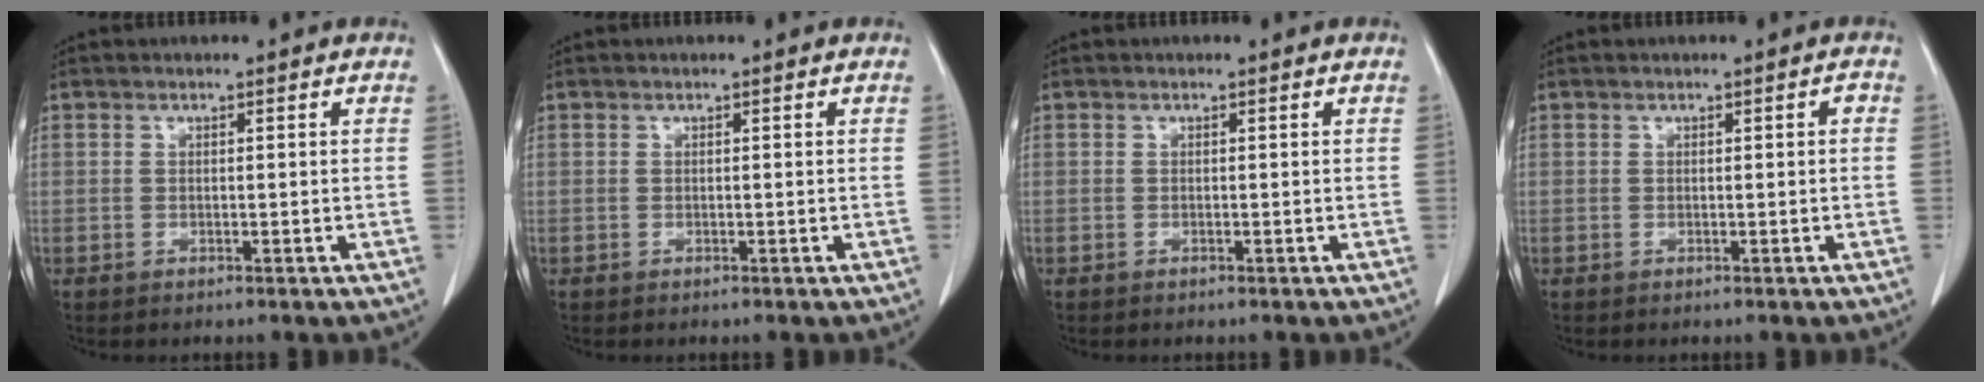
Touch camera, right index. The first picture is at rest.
{"total": 0.0}
{"total": 0.0}
{"total": 0.7, "force": [0.0, 0.3, 0.6], "torque": [-0.008, 0.002, 0.000]}